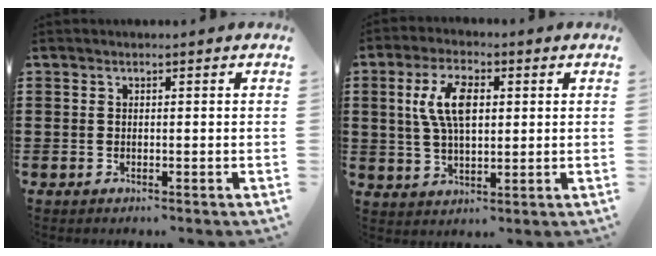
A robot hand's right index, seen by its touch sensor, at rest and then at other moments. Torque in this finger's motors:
{"motor_torque": [0.76, -0.37, 0.40, 0.21]}